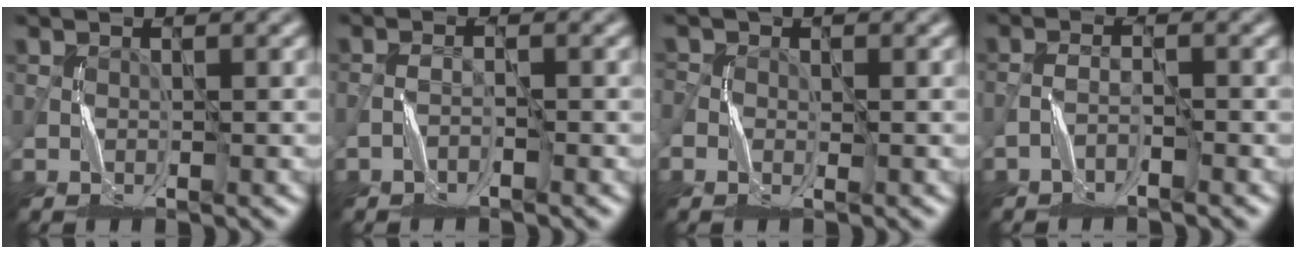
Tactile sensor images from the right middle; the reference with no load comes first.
{"total": 0.6, "force": [-0.6, -0.1, 0.1], "torque": [-0.006, 0.003, -0.016]}
{"total": 1.5, "force": [-0.5, 0.9, 1.0], "torque": [-0.023, -0.003, -0.014]}
{"total": 1.0, "force": [-1.0, -0.1, 0.3], "torque": [-0.009, 0.004, -0.024]}